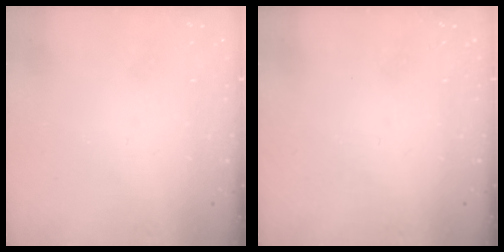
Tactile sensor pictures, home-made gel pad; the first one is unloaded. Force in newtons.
{"total": 0.0}